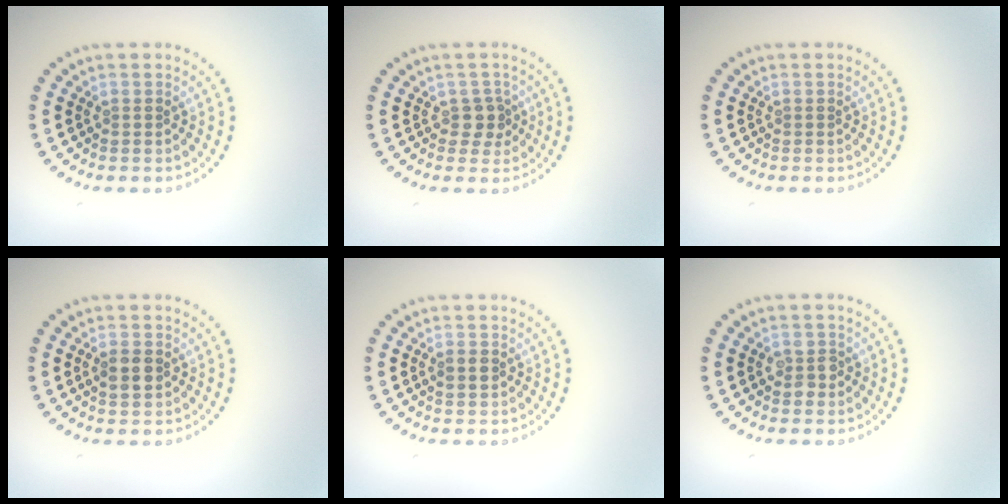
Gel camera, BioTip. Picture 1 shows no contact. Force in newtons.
{"total": 1.8, "press": 1.6, "slide": 0.9}
{"total": 0.0}
{"total": 2.1, "press": 2.1, "slide": 0.3}
{"total": 1.2, "press": 1.2, "slide": 0.2}
{"total": 2.0, "press": 2.0, "slide": 0.3}